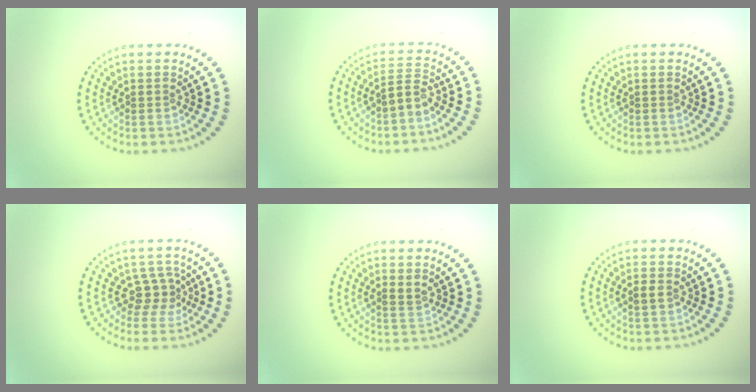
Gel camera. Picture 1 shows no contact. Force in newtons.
{"total": 1.7, "press": 1.2, "slide": 1.2}
{"total": 0.0}
{"total": 2.3, "press": 1.6, "slide": 1.6}
{"total": 0.9, "press": 0.8, "slide": 0.4}
{"total": 1.0, "press": 1.0, "slide": 0.1}